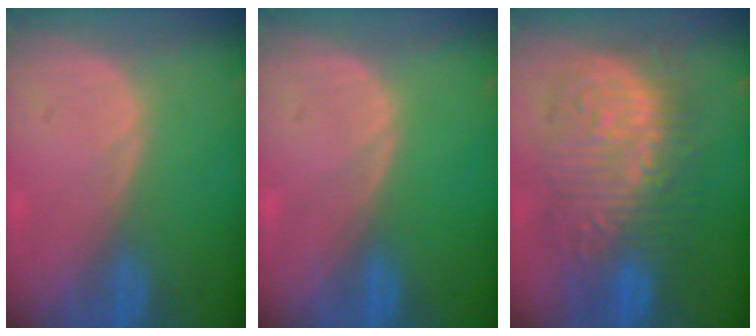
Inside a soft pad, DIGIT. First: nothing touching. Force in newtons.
{"total": 0.0}
{"total": 13.1, "press": 13.1, "slide": 1.2}